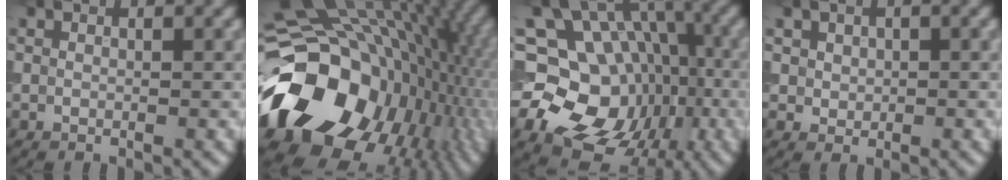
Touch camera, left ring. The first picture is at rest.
{"total": 19.8, "force": [-2.9, 15.0, 12.6], "torque": [-0.241, -0.043, -0.026]}
{"total": 16.4, "force": [-3.4, 14.0, 7.9], "torque": [-0.133, -0.009, -0.062]}
{"total": 2.0, "force": [0.7, 1.7, 0.7], "torque": [-0.013, 0.001, 0.018]}